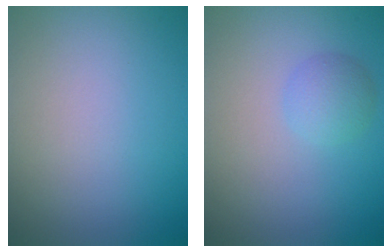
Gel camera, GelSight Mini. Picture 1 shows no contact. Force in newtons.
{"total": 2.1, "press": 2.1, "slide": 0.2}